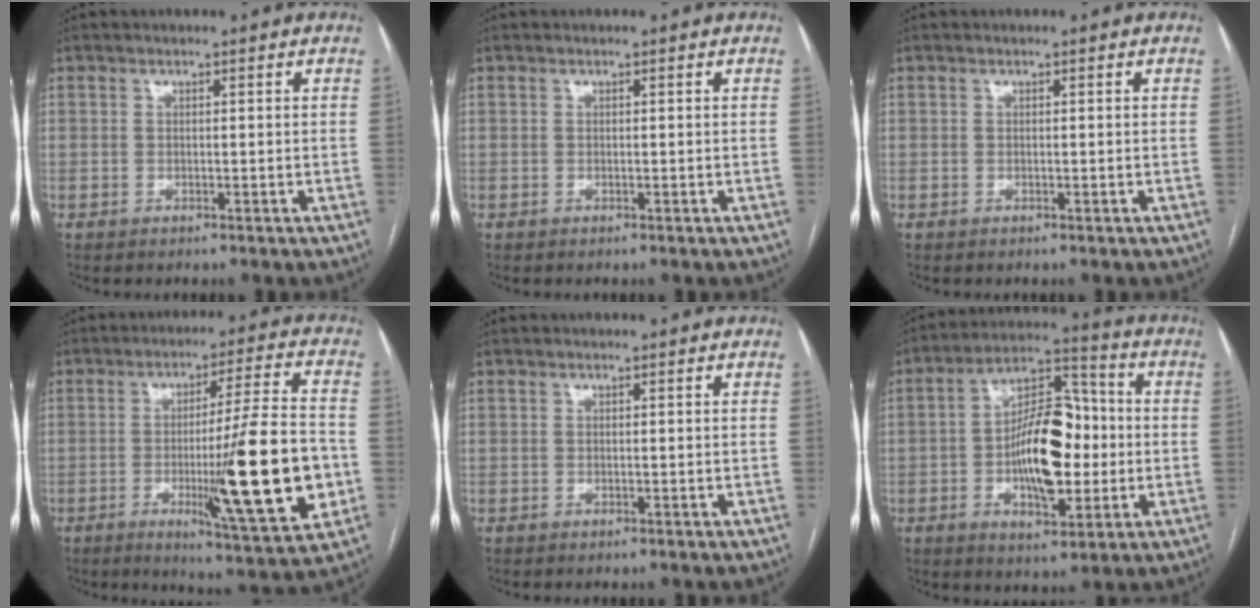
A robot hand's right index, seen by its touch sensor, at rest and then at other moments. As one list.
[{"total": 0.0}, {"total": 0.0}, {"total": 19.0, "force": [-3.8, 0.4, 18.6], "torque": [-0.281, -0.021, -0.056]}, {"total": 0.0}, {"total": 14.6, "force": [-1.6, 6.2, 13.1], "torque": [-0.227, 0.023, -0.023]}]